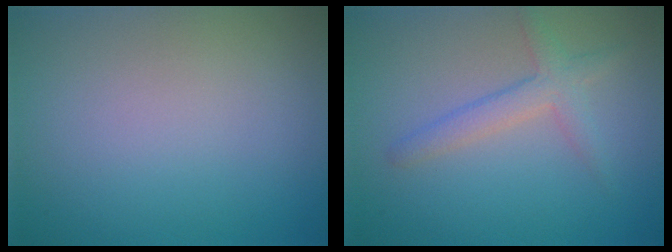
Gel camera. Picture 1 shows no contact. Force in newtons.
{"total": 2.5, "press": 2.5, "slide": 0.1}